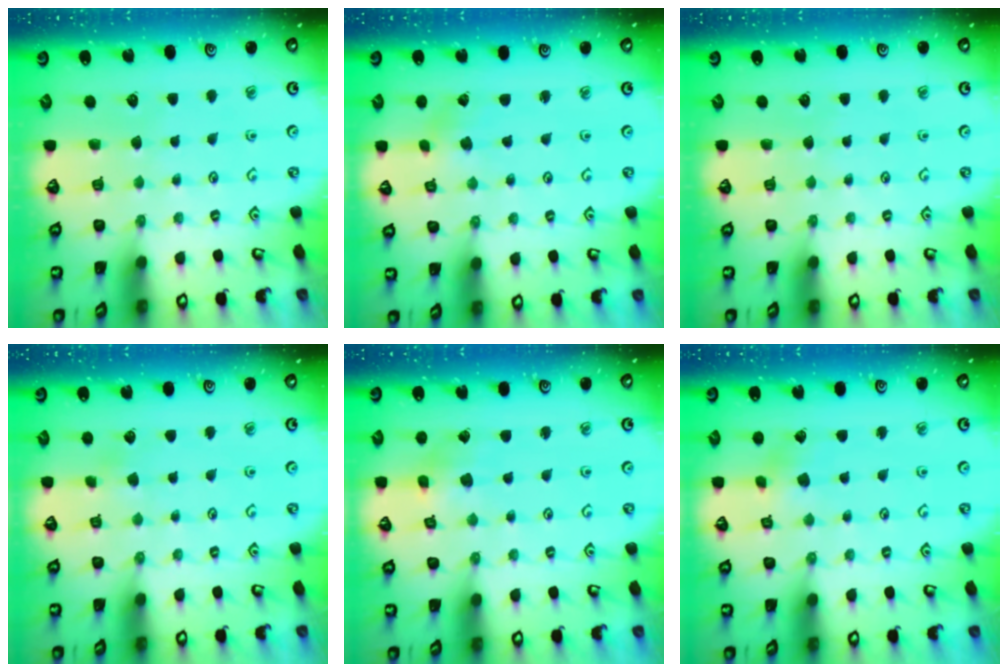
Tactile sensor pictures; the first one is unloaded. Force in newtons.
{"total": 0.0}
{"total": 0.0}
{"total": 1.7, "press": 1.7, "slide": 0.1}
{"total": 3.5, "press": 3.5, "slide": 0.4}
{"total": 2.5, "press": 2.3, "slide": 0.8}